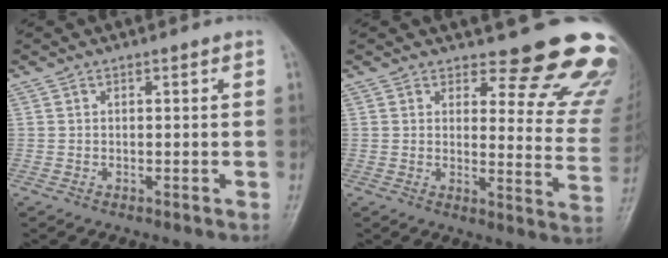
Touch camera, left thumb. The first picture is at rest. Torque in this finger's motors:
{"motor_torque": [0.62, 0.35, 0.64, -0.49, 0.07]}